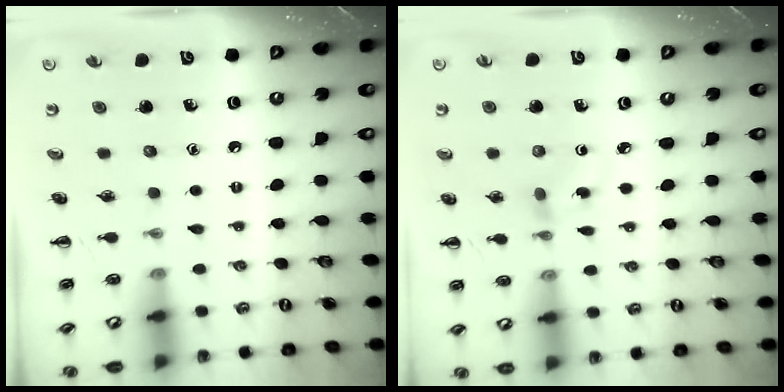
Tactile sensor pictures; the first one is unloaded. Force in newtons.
{"total": 3.5, "press": 3.2, "slide": 1.4}